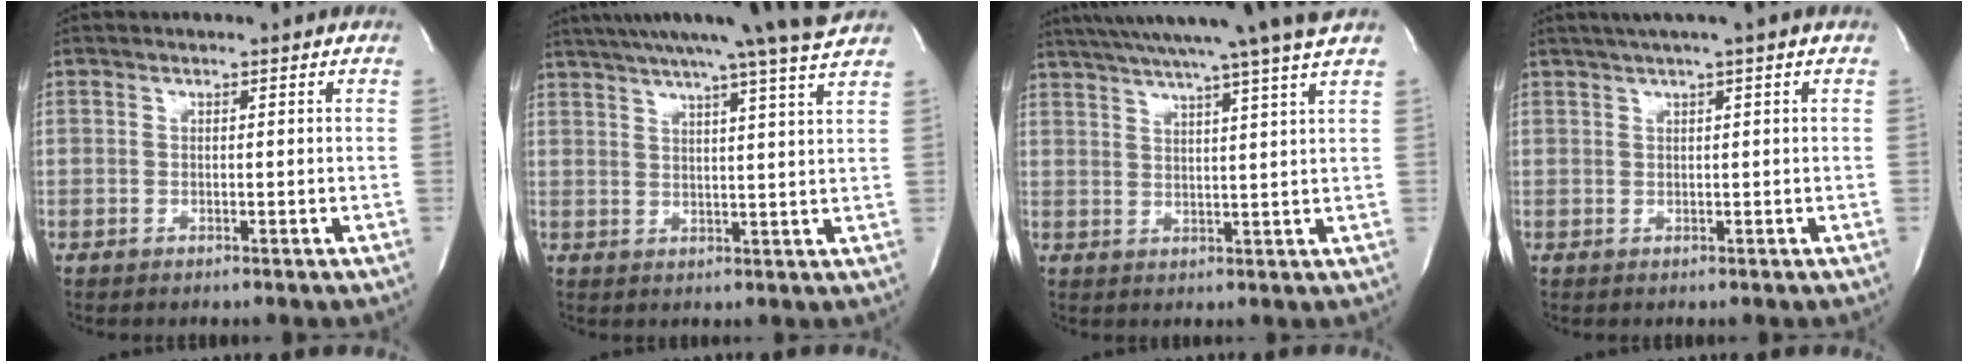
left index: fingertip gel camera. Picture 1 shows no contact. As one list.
[{"total": 18.2, "force": [15.9, -2.0, 8.7], "torque": [-0.152, -0.013, 0.209]}, {"total": 17.7, "force": [15.1, -2.1, 9.0], "torque": [-0.156, -0.009, 0.208]}, {"total": 3.8, "force": [2.4, -0.8, 2.8], "torque": [-0.050, 0.018, 0.044]}]